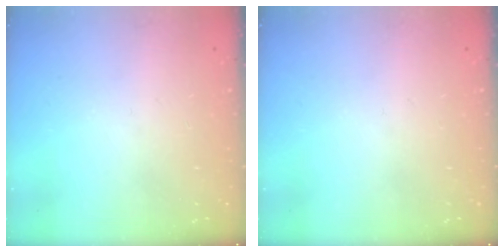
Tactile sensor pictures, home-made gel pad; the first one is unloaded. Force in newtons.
{"total": 0.0}